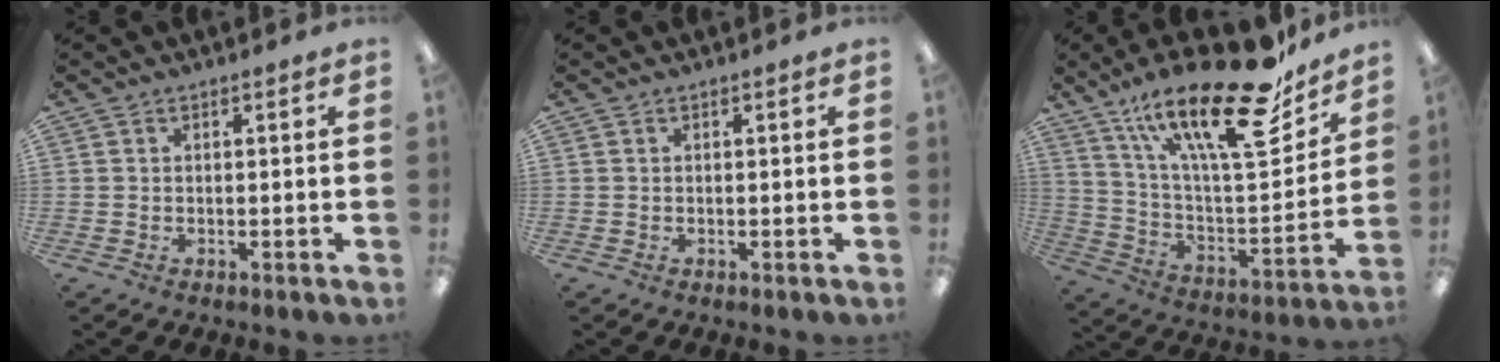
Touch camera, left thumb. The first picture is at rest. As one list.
[{"total": 0.0}, {"total": 28.0, "force": [18.4, 8.6, 19.3], "torque": [-0.304, -0.107, 0.306]}]